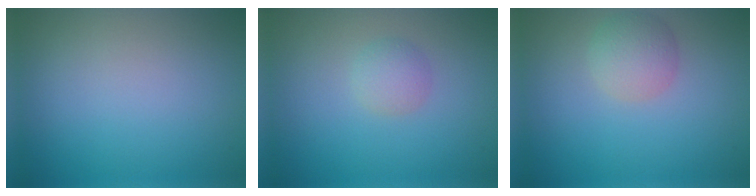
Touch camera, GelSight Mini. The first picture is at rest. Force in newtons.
{"total": 1.7, "press": 1.7, "slide": 0.1}
{"total": 2.8, "press": 2.8, "slide": 0.2}